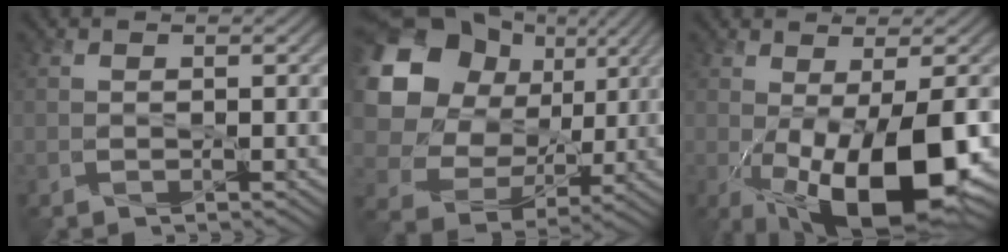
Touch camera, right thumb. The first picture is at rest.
{"total": 15.7, "force": [4.8, 12.5, 8.3], "torque": [-0.207, 0.016, 0.092]}
{"total": 13.5, "force": [-4.0, 5.0, 11.8], "torque": [-0.199, -0.026, -0.055]}